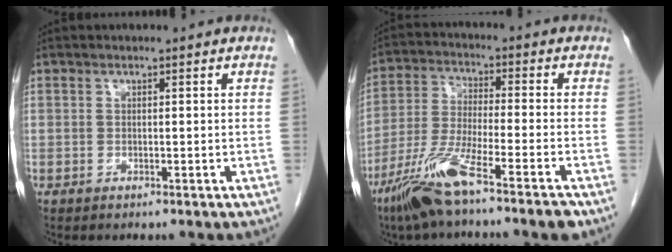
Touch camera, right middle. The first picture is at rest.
{"total": 11.5, "force": [-7.7, -0.1, 8.6], "torque": [-0.180, -0.028, -0.149]}